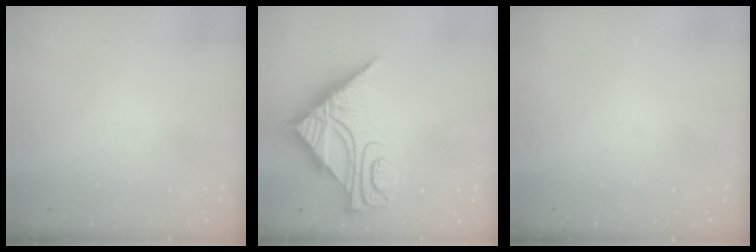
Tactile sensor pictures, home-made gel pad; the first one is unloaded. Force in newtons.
{"total": 15.0, "press": 15.0, "slide": 1.6}
{"total": 0.0}